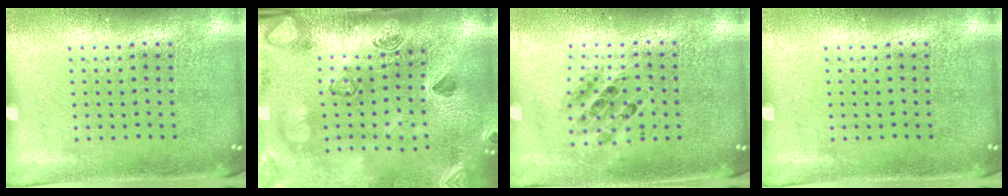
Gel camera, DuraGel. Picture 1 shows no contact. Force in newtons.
{"total": 2.7, "press": 2.5, "slide": 1.0}
{"total": 0.7, "press": 0.7, "slide": 0.1}
{"total": 0.0}